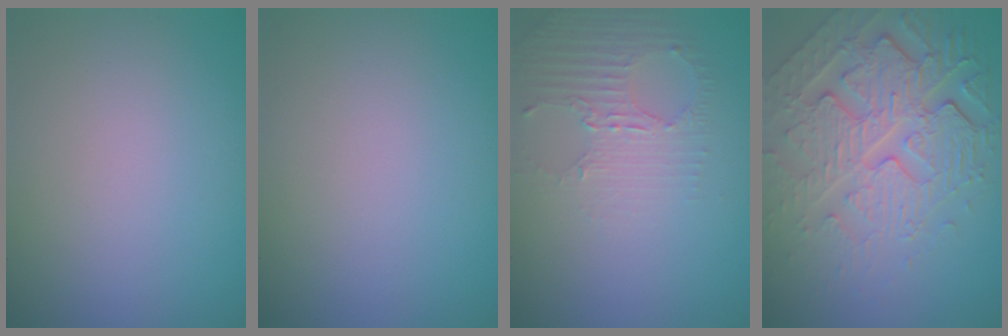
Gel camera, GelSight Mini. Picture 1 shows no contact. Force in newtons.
{"total": 0.0}
{"total": 2.6, "press": 1.9, "slide": 1.9}
{"total": 7.6, "press": 5.4, "slide": 5.3}